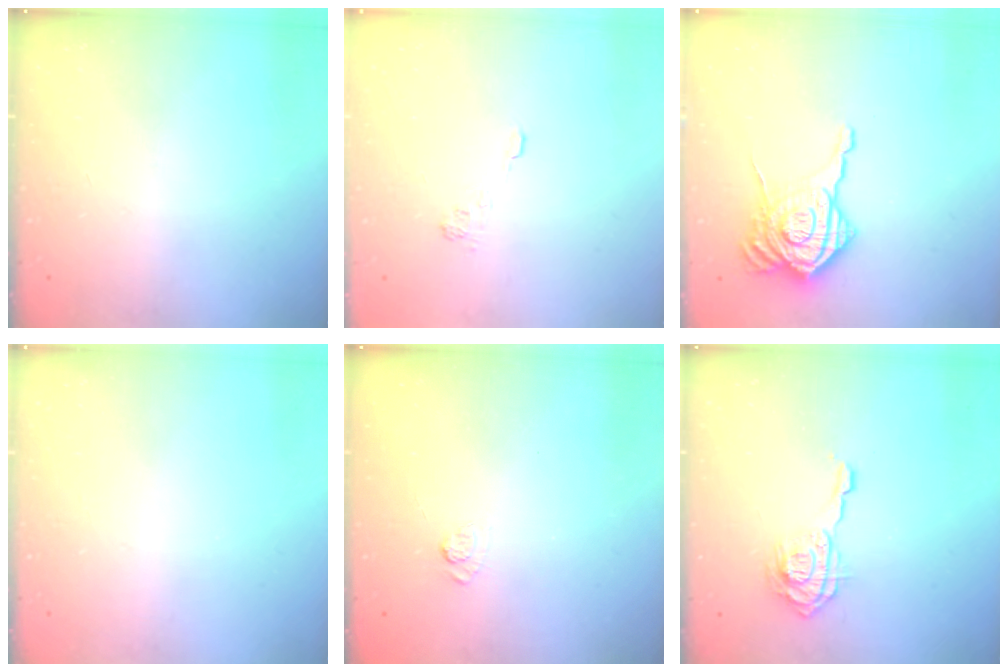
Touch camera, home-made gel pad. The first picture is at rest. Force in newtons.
{"total": 2.3, "press": 1.8, "slide": 1.3}
{"total": 16.7, "press": 16.6, "slide": 1.2}
{"total": 0.0}
{"total": 2.2, "press": 1.8, "slide": 1.3}
{"total": 10.3, "press": 10.3, "slide": 1.0}